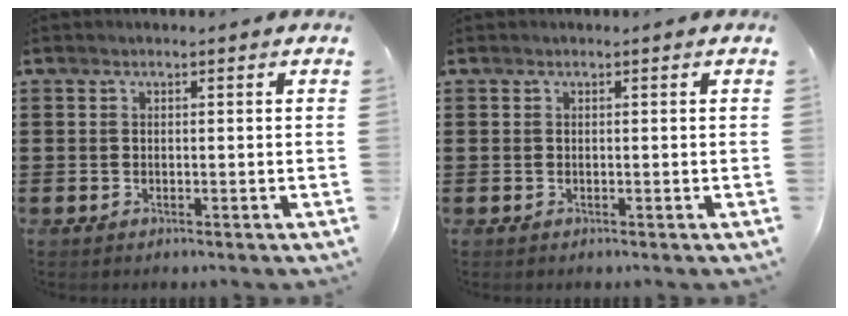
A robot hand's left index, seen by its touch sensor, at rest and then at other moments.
{"total": 0.0}